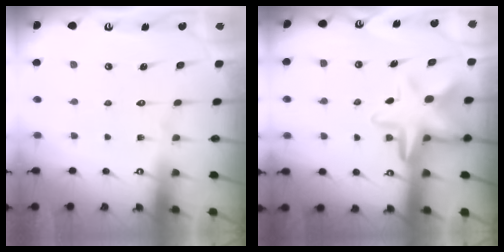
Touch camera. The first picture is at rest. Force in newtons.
{"total": 9.5, "press": 9.1, "slide": 2.7}